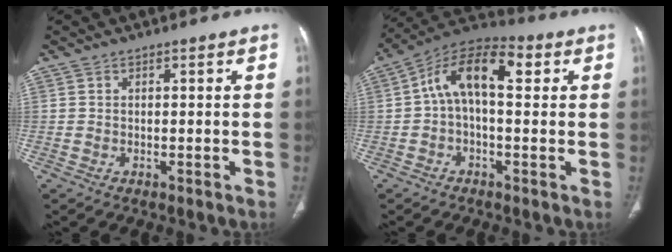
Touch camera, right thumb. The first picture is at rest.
{"total": 12.0, "force": [2.0, 6.0, 10.2], "torque": [-0.158, 0.039, 0.022]}